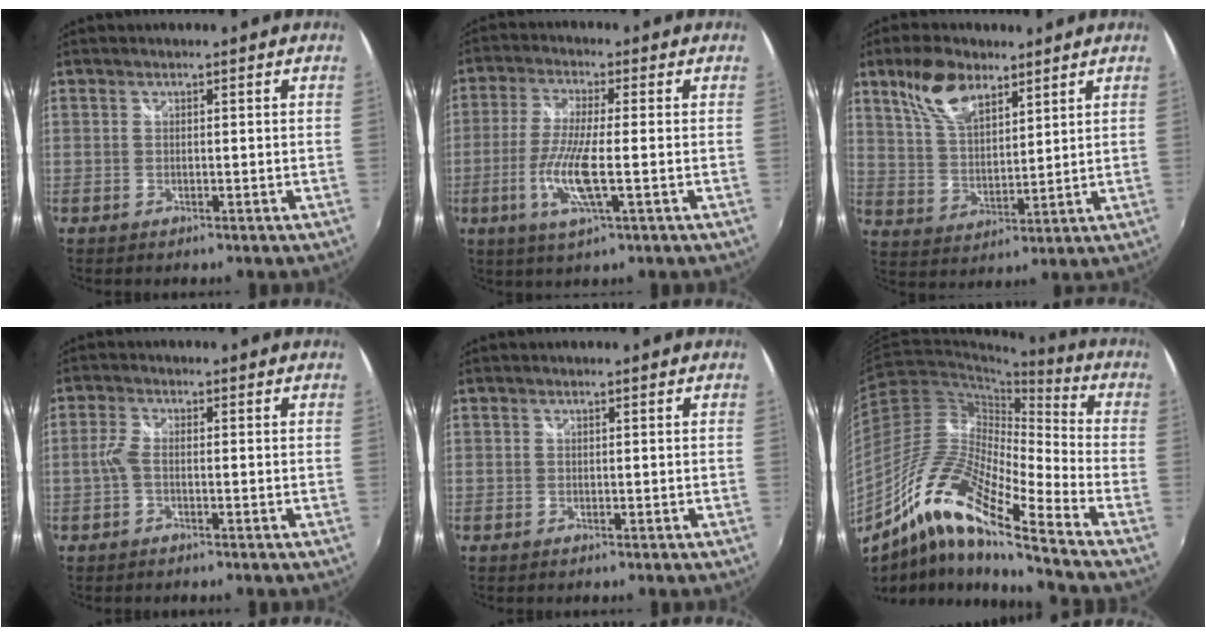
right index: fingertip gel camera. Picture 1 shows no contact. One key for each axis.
{"total": 9.4, "fx": -2.4, "fy": 1.2, "fz": 9.1, "tx": -0.184, "ty": -0.013, "tz": -0.049}
{"total": 10.5, "fx": 6.8, "fy": 4.9, "fz": 6.3, "tx": -0.122, "ty": 0.016, "tz": 0.135}
{"total": 2.6, "fx": -0.6, "fy": 0.9, "fz": 2.3, "tx": -0.055, "ty": 0.005, "tz": -0.014}
{"total": 0.0}
{"total": 16.1, "fx": -10.4, "fy": 2.2, "fz": 12.1, "tx": -0.224, "ty": -0.003, "tz": -0.217}